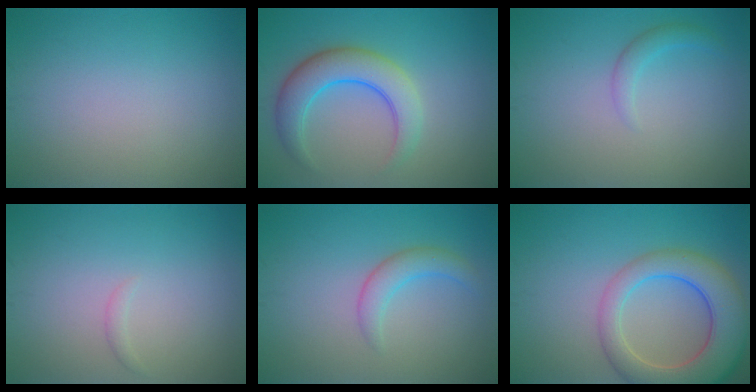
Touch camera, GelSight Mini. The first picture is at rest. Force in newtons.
{"total": 5.4, "press": 5.4, "slide": 0.1}
{"total": 1.5, "press": 1.5, "slide": 0.0}
{"total": 0.6, "press": 0.6, "slide": 0.1}
{"total": 2.4, "press": 2.4, "slide": 0.0}
{"total": 8.1, "press": 8.0, "slide": 0.8}